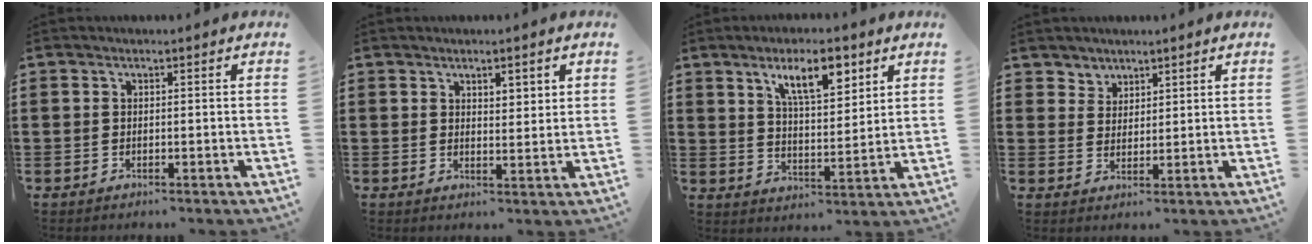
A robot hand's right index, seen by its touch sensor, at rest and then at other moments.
{"total": 2.0, "force": [1.6, 0.8, 0.9], "torque": [-0.021, 0.004, 0.029]}
{"total": 9.2, "force": [5.2, 3.2, 6.9], "torque": [-0.116, -0.006, 0.085]}
{"total": 3.2, "force": [2.4, 2.1, -0.3], "torque": [-0.008, 0.004, 0.046]}